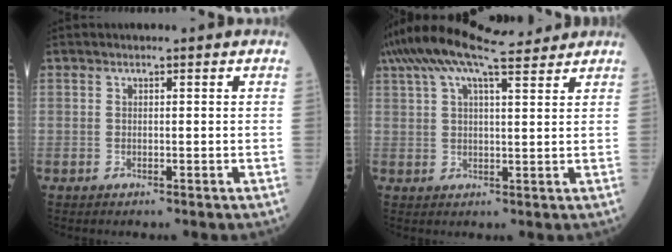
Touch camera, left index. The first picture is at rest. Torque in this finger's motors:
{"motor_torque": [1.02, -1.12, 0.48, 0.21]}